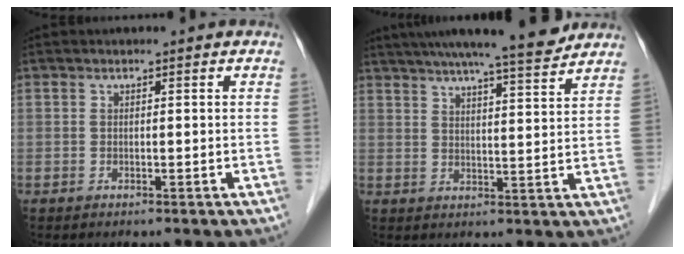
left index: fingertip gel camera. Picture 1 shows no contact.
{"total": 13.8, "force": [12.2, 0.3, 6.3], "torque": [-0.101, 0.008, 0.168]}